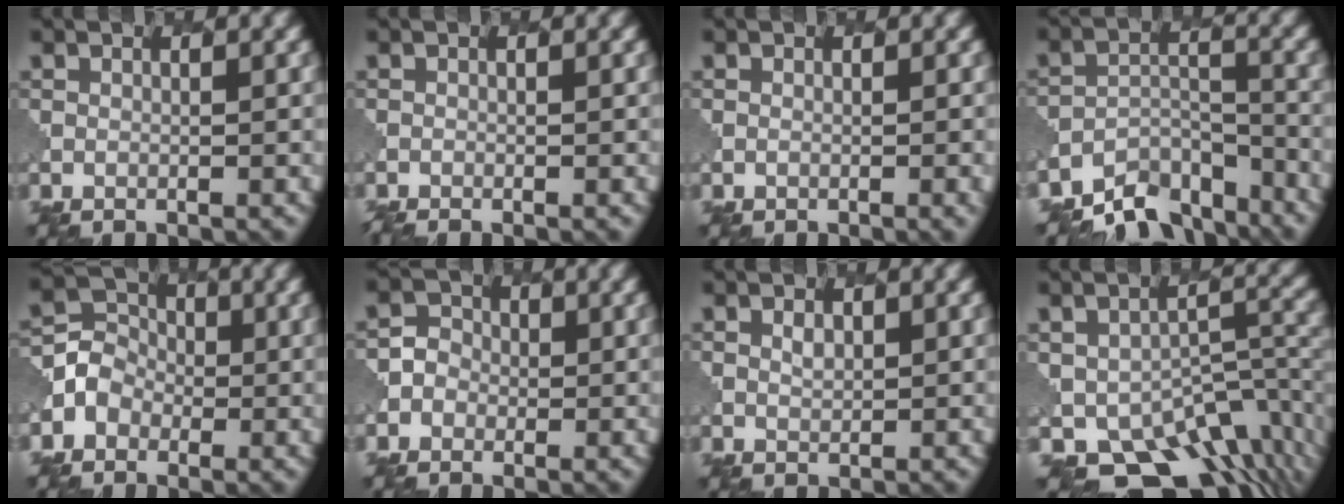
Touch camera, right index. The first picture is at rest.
{"total": 1.7, "force": [-1.6, 0.3, 0.7], "torque": [-0.010, 0.000, -0.021]}
{"total": 1.6, "force": [-0.3, 0.7, 1.4], "torque": [-0.006, 0.003, -0.007]}
{"total": 7.6, "force": [-6.7, 2.7, 2.3], "torque": [-0.037, -0.009, -0.106]}
{"total": 2.7, "force": [-0.9, 2.5, 0.5], "torque": [-0.012, 0.007, -0.025]}
{"total": 2.4, "force": [-0.6, 2.3, 0.2], "torque": [0.011, 0.009, -0.019]}
{"total": 0.9, "force": [0.8, 0.4, 0.1], "torque": [-0.006, -0.003, 0.020]}
{"total": 8.8, "force": [-5.3, 5.0, 4.9], "torque": [-0.064, -0.022, -0.079]}